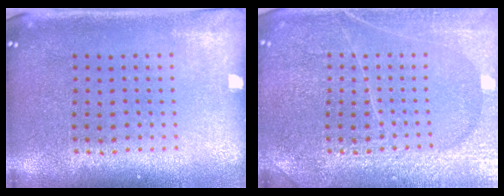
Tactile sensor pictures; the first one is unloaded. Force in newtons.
{"total": 3.7, "press": 3.7, "slide": 0.4}